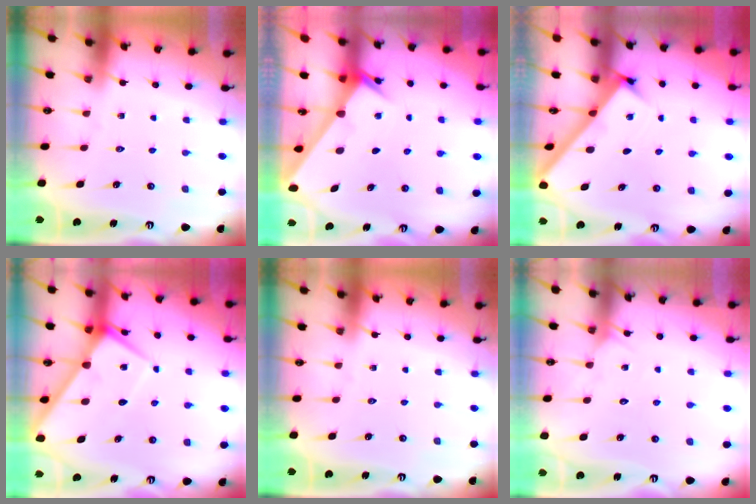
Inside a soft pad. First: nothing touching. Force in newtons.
{"total": 1.9, "press": 1.9, "slide": 0.2}
{"total": 2.9, "press": 2.9, "slide": 0.1}
{"total": 7.0, "press": 7.0, "slide": 0.7}
{"total": 0.0}
{"total": 6.0, "press": 6.0, "slide": 0.5}